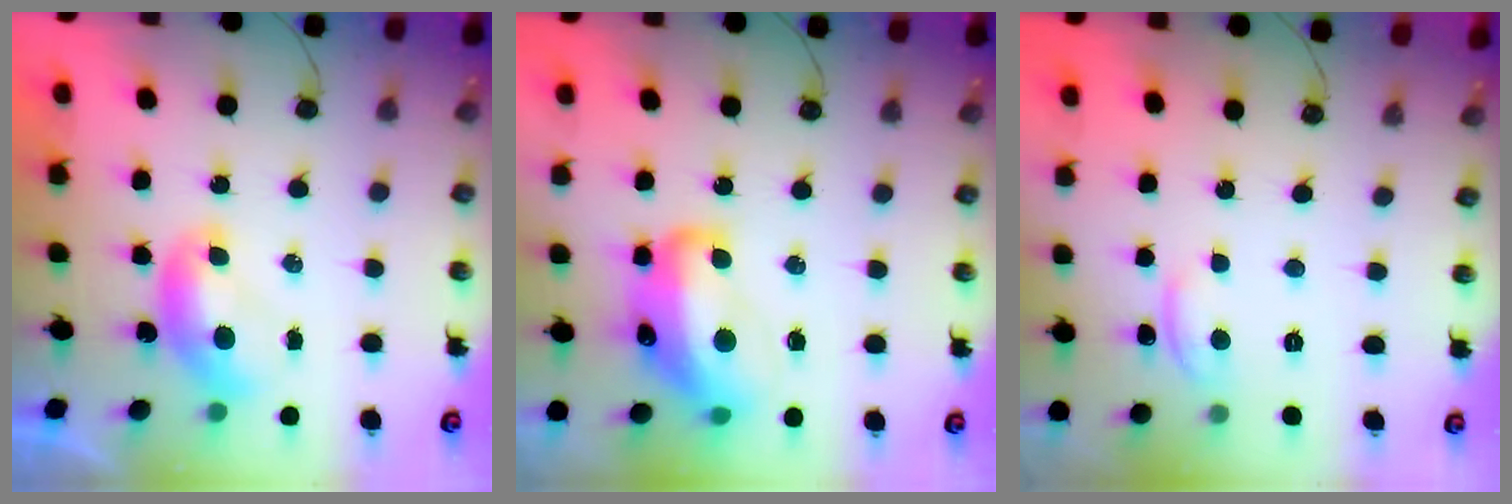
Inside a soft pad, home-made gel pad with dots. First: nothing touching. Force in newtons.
{"total": 11.2, "press": 11.1, "slide": 1.4}
{"total": 0.8, "press": 0.6, "slide": 0.5}